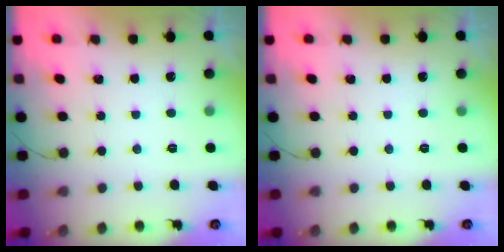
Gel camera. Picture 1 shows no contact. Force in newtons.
{"total": 0.0}